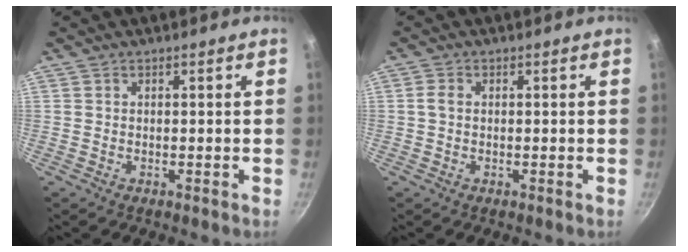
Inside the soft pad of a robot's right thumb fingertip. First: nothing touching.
{"total": 1.7, "force": [0.1, 1.1, 1.3], "torque": [-0.027, 0.001, 0.001]}